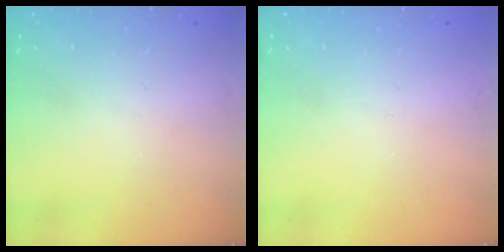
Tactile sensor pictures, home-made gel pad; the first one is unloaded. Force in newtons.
{"total": 0.0}